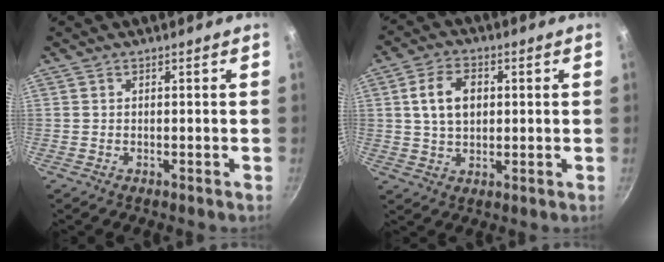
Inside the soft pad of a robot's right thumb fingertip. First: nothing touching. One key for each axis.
{"total": 8.1, "fx": 1.4, "fy": 5.5, "fz": 5.8, "tx": -0.090, "ty": 0.006, "tz": 0.023}